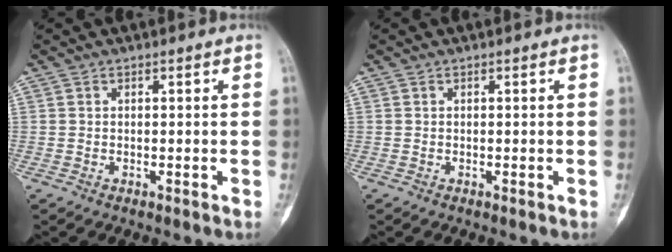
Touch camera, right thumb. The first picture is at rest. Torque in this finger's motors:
{"motor_torque": [-0.27, 0.14, -0.04, -0.03, 0.00]}